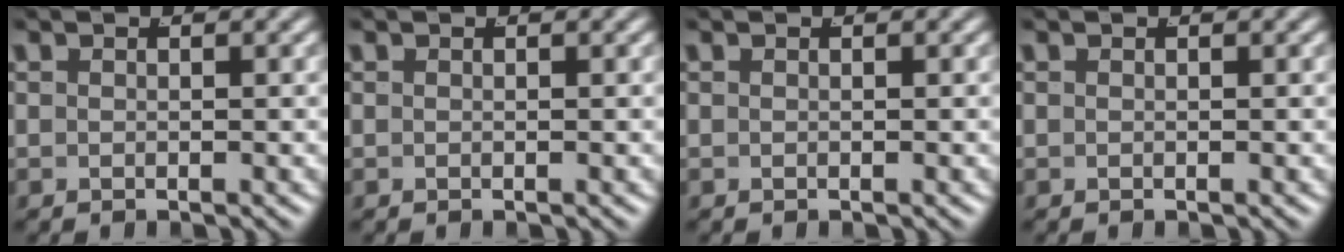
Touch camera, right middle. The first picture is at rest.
{"total": 0.0}
{"total": 0.0}
{"total": 0.0}